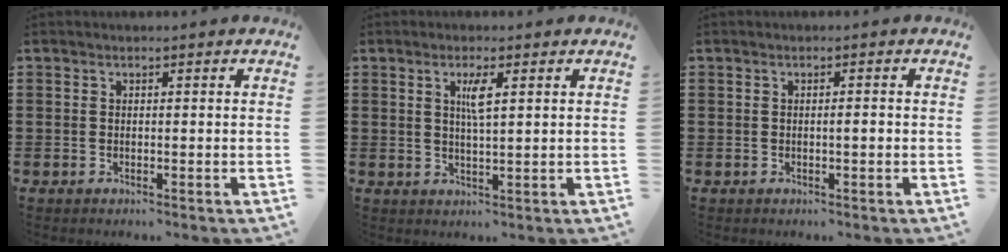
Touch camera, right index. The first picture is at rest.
{"total": 3.0, "force": [1.1, 0.4, 2.8], "torque": [-0.057, 0.003, 0.015]}
{"total": 1.0, "force": [-0.2, 0.2, 1.0], "torque": [-0.018, -0.004, -0.002]}